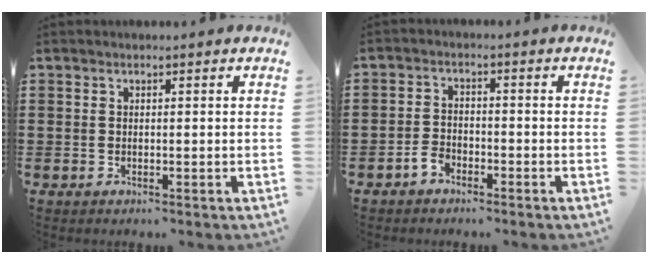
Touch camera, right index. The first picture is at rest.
{"total": 2.6, "force": [-2.1, 1.3, 0.9], "torque": [-0.030, 0.002, -0.045]}